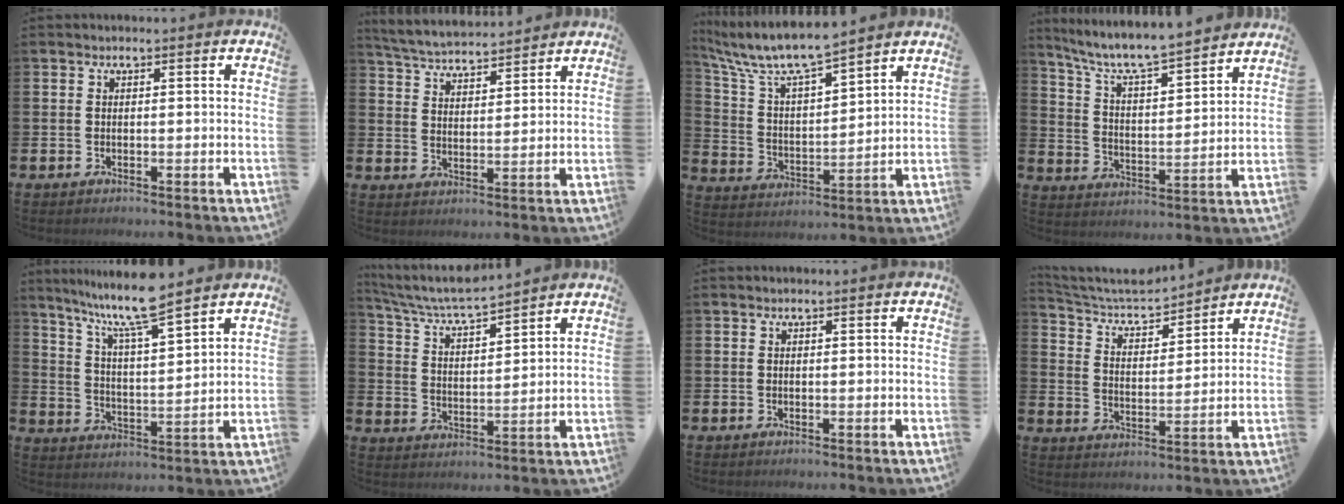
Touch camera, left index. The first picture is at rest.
{"total": 5.0, "force": [5.0, 0.6, 0.4], "torque": [-0.032, -0.029, 0.088]}
{"total": 9.0, "force": [8.2, 1.4, 3.4], "torque": [-0.105, -0.047, 0.145]}
{"total": 7.6, "force": [7.1, 0.7, 2.7], "torque": [-0.087, -0.054, 0.119]}
{"total": 9.3, "force": [8.3, 0.6, 4.1], "torque": [-0.101, -0.046, 0.145]}
{"total": 6.5, "force": [6.2, 0.5, 2.0], "torque": [-0.066, -0.037, 0.108]}
{"total": 0.0}
{"total": 6.6, "force": [6.2, 1.5, 1.5], "torque": [-0.064, -0.041, 0.107]}